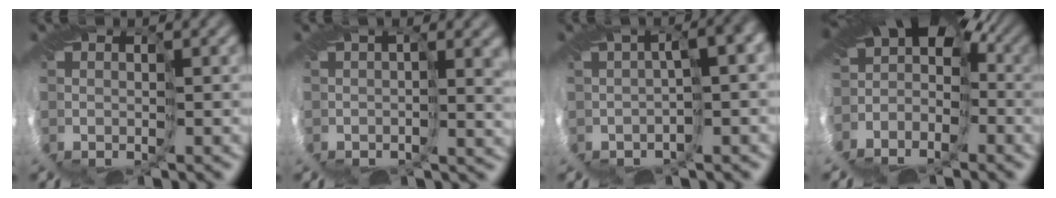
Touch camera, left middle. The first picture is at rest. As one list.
[{"total": 5.4, "force": [1.7, 2.5, 4.4], "torque": [-0.064, 0.003, 0.034]}, {"total": 6.9, "force": [-0.7, 2.9, 6.2], "torque": [-0.074, 0.018, -0.003]}, {"total": 10.5, "force": [-4.8, 7.1, 6.1], "torque": [-0.109, 0.003, -0.069]}]